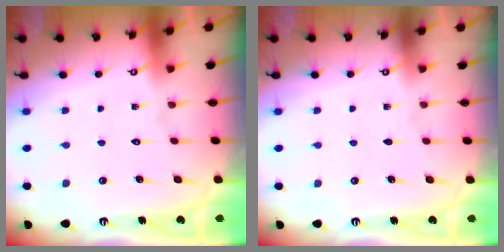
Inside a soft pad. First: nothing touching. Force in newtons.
{"total": 0.0}